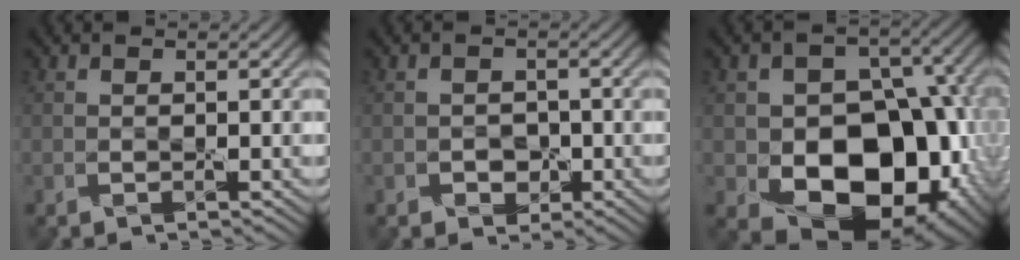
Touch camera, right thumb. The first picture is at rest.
{"total": 2.2, "force": [-0.9, 1.8, 0.8], "torque": [-0.009, -0.005, -0.016]}
{"total": 16.0, "force": [-4.0, 11.6, 10.3], "torque": [-0.128, -0.030, -0.055]}